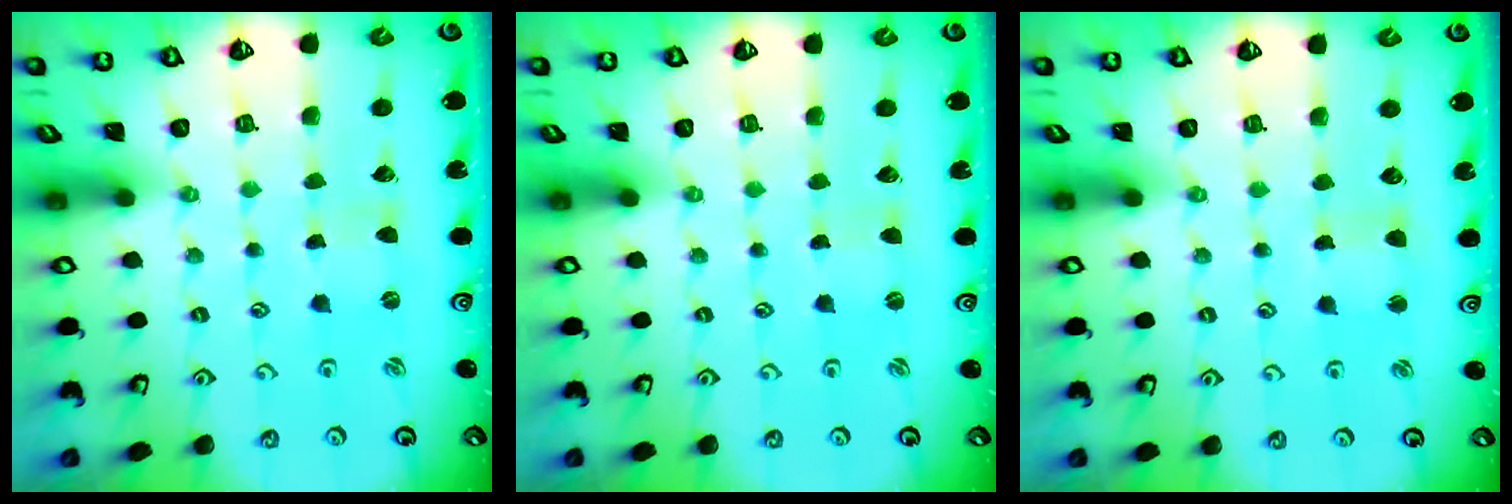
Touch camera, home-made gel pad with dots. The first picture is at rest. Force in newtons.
{"total": 0.0}
{"total": 1.7, "press": 1.7, "slide": 0.2}